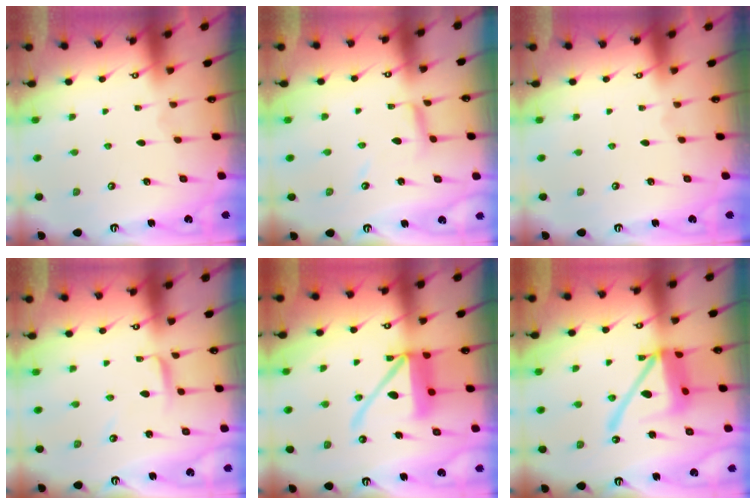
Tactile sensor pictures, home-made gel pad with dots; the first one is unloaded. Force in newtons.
{"total": 5.8, "press": 5.8, "slide": 0.5}
{"total": 0.0}
{"total": 2.9, "press": 2.9, "slide": 0.2}
{"total": 13.4, "press": 13.2, "slide": 2.1}
{"total": 17.0, "press": 16.9, "slide": 2.0}